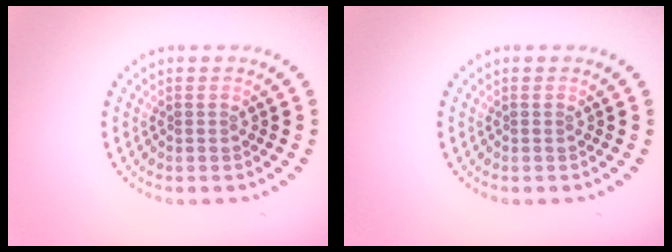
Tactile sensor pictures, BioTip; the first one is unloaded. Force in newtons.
{"total": 0.0}